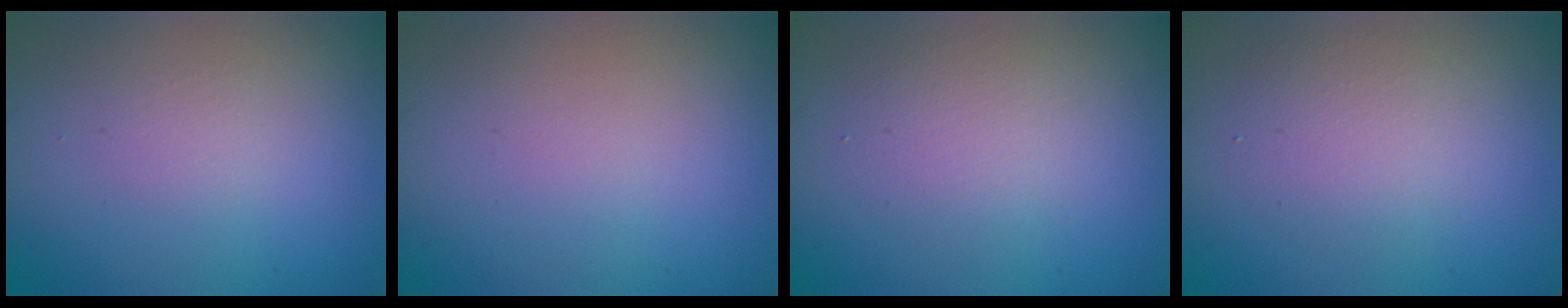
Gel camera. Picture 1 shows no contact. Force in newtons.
{"total": 0.0}
{"total": 2.5, "press": 2.5, "slide": 0.1}
{"total": 2.8, "press": 2.8, "slide": 0.2}